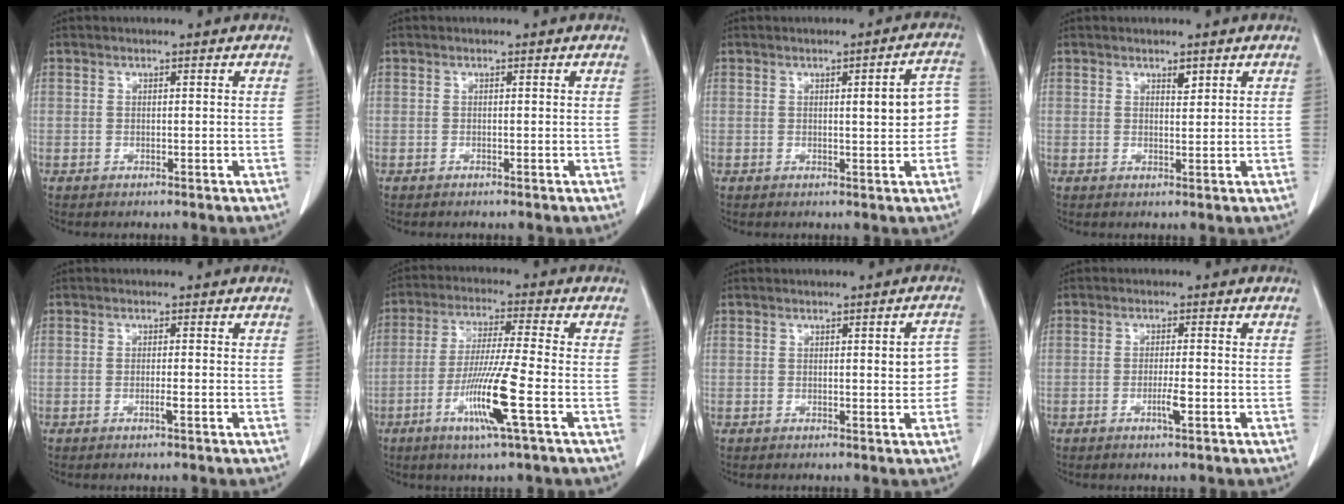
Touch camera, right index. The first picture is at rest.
{"total": 0.0}
{"total": 5.8, "force": [0.0, 1.1, 5.7], "torque": [-0.066, 0.017, -0.002]}
{"total": 1.3, "force": [0.9, 0.5, 0.8], "torque": [-0.011, -0.005, 0.013]}
{"total": 1.1, "force": [-0.5, -0.2, 1.0], "torque": [-0.019, -0.001, -0.009]}
{"total": 10.6, "force": [-3.9, -0.9, 9.8], "torque": [-0.189, -0.019, -0.078]}
{"total": 3.6, "force": [-0.1, 0.9, 3.5], "torque": [-0.032, 0.007, -0.004]}
{"total": 2.5, "force": [-1.0, 0.0, 2.3], "torque": [-0.040, -0.002, -0.018]}